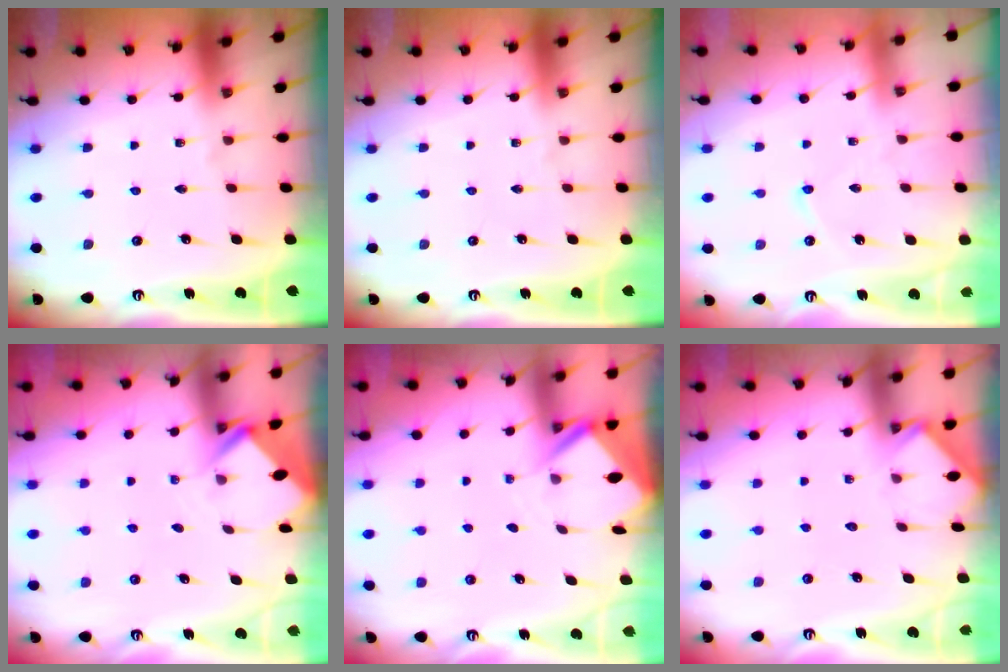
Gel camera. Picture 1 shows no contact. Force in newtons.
{"total": 0.0}
{"total": 4.0, "press": 4.0, "slide": 0.3}
{"total": 2.2, "press": 2.2, "slide": 0.1}
{"total": 2.9, "press": 2.9, "slide": 0.3}
{"total": 2.5, "press": 2.5, "slide": 0.4}